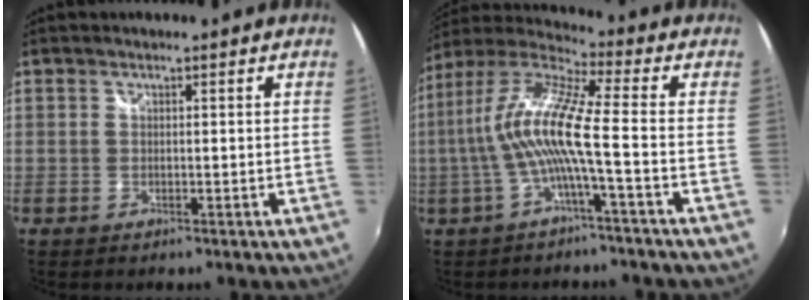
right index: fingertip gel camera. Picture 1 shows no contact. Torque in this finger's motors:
{"motor_torque": [1.97, -0.17, 1.03, 0.21]}